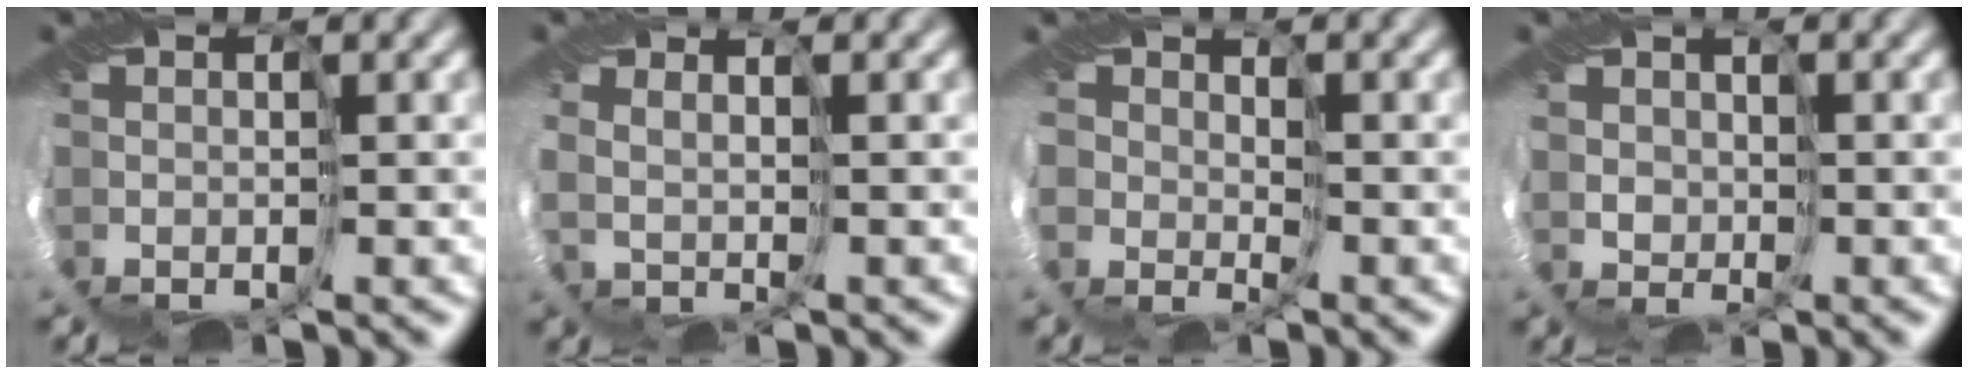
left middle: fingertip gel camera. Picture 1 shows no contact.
{"total": 2.3, "force": [2.1, -0.5, -0.9], "torque": [0.010, 0.011, 0.026]}
{"total": 1.8, "force": [0.8, 1.5, -0.2], "torque": [-0.012, -0.007, 0.026]}
{"total": 2.3, "force": [1.4, -0.1, -1.9], "torque": [0.023, 0.005, 0.027]}